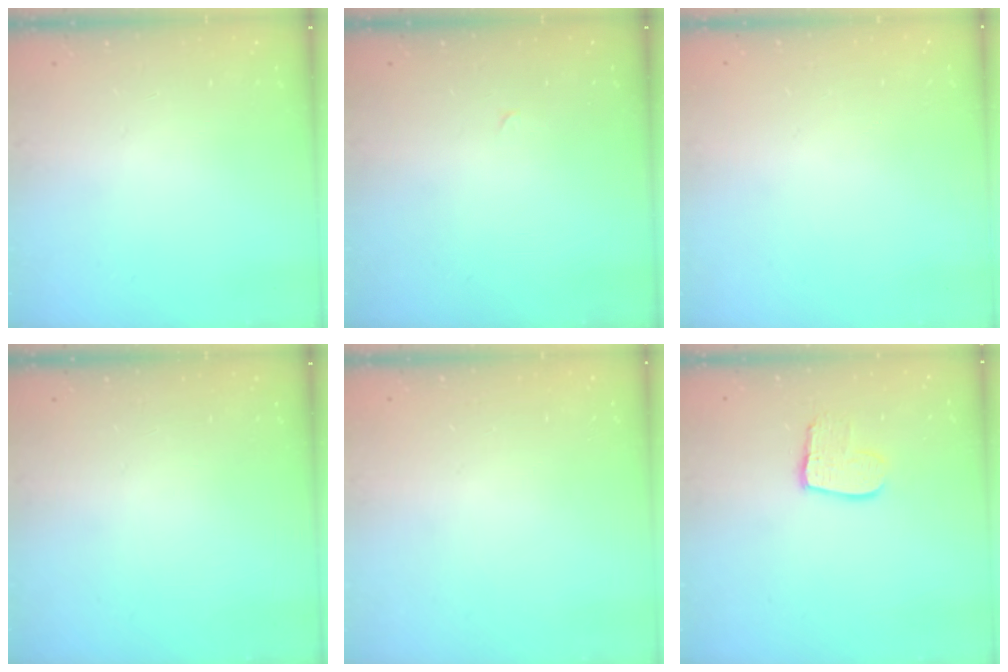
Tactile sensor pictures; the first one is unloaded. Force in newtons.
{"total": 0.0}
{"total": 0.0}
{"total": 0.0}
{"total": 0.0}
{"total": 9.5, "press": 9.5, "slide": 0.7}